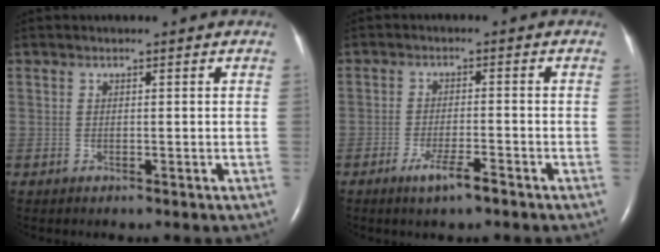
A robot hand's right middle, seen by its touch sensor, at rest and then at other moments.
{"total": 4.3, "force": [-2.8, 0.4, 3.2], "torque": [-0.066, -0.007, -0.049]}